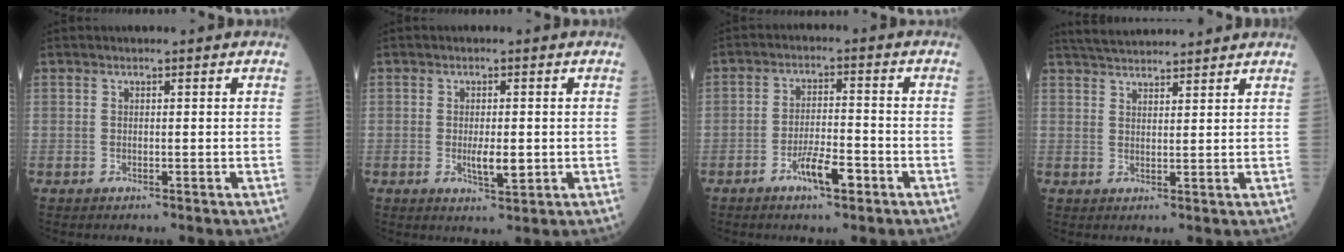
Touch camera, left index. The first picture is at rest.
{"total": 3.6, "force": [-0.5, 1.0, 3.4], "torque": [-0.063, -0.004, -0.003]}
{"total": 5.7, "force": [-3.2, 1.3, 4.5], "torque": [-0.086, 0.001, -0.055]}
{"total": 8.4, "force": [8.0, 0.6, 2.6], "torque": [-0.049, 0.035, 0.122]}